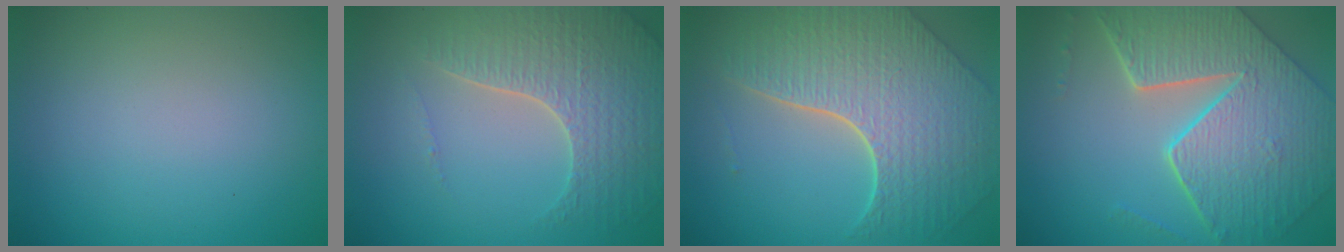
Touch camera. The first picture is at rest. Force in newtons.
{"total": 5.1, "press": 4.5, "slide": 2.3}
{"total": 8.6, "press": 6.4, "slide": 5.8}
{"total": 9.4, "press": 6.9, "slide": 6.4}